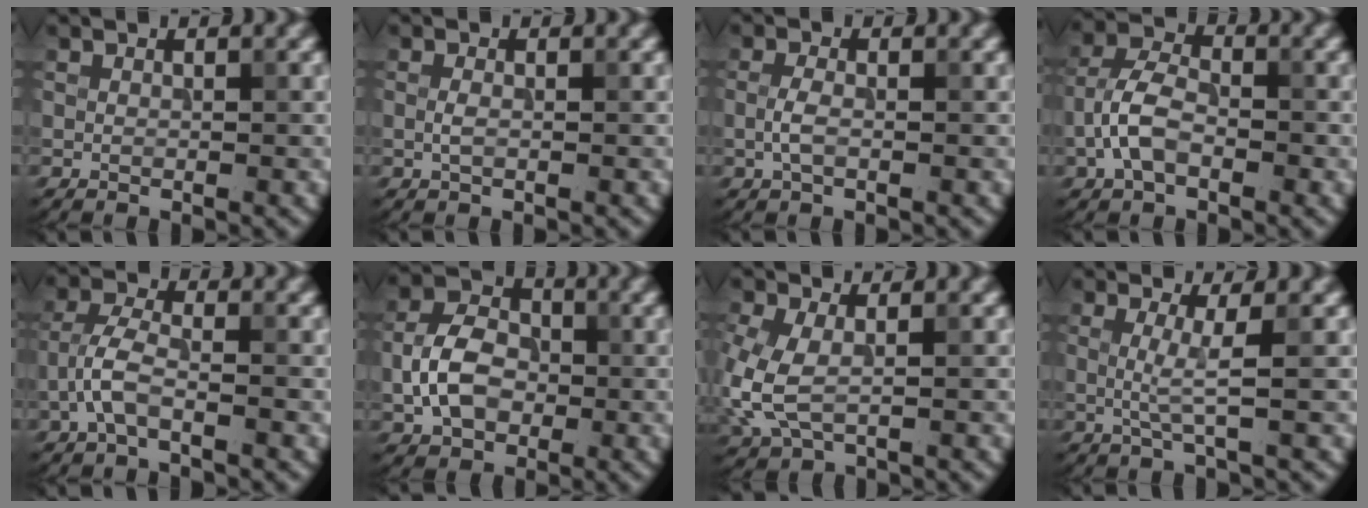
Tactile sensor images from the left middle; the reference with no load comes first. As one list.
[{"total": 0.9, "force": [-0.1, 0.4, 0.8], "torque": [-0.022, -0.002, -0.004]}, {"total": 1.7, "force": [-0.4, 0.7, 1.5], "torque": [-0.036, 0.001, -0.012]}, {"total": 4.4, "force": [-1.6, 2.5, 3.2], "torque": [-0.066, 0.010, -0.039]}, {"total": 3.3, "force": [-1.5, 1.2, 2.6], "torque": [-0.058, 0.010, -0.039]}, {"total": 5.5, "force": [-1.0, 4.0, 3.7], "torque": [-0.070, 0.006, -0.022]}, {"total": 5.3, "force": [-0.6, 3.3, 4.1], "torque": [-0.121, -0.008, -0.011]}, {"total": 2.5, "force": [0.1, 0.5, 2.4], "torque": [-0.050, -0.004, -0.001]}]